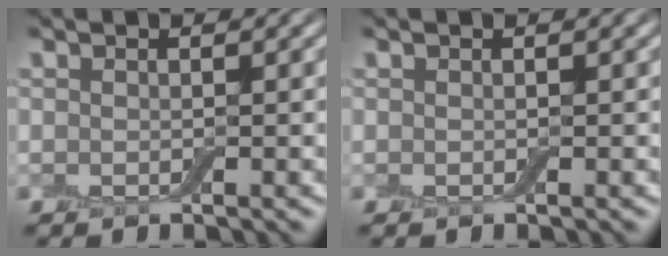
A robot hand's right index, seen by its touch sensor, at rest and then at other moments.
{"total": 0.0}